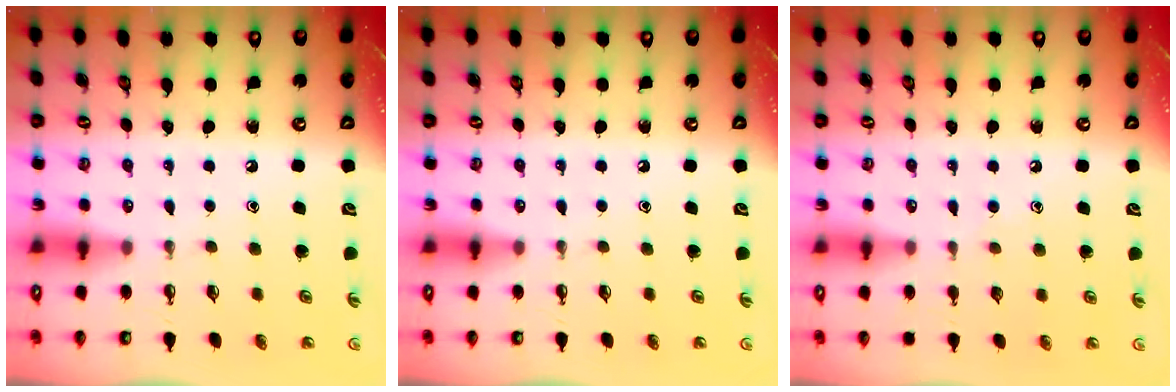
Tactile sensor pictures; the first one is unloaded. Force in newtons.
{"total": 0.0}
{"total": 5.1, "press": 5.0, "slide": 0.6}